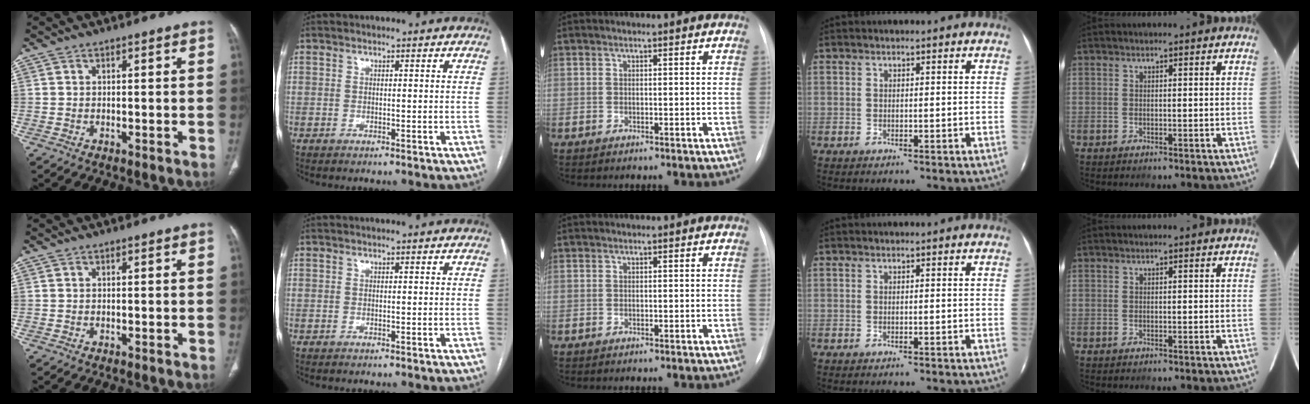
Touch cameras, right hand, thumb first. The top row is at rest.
{}